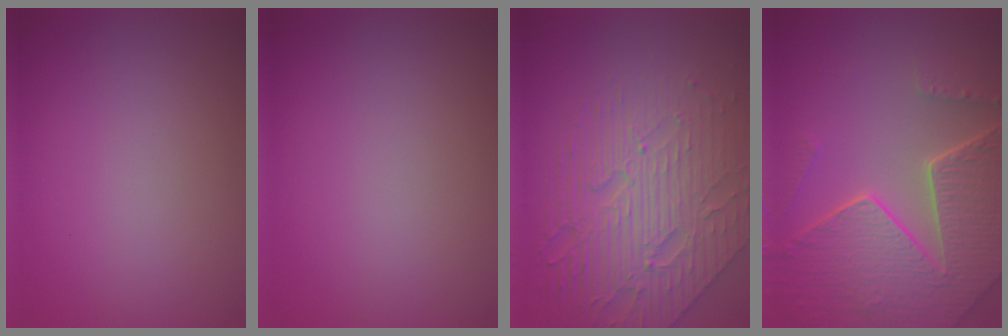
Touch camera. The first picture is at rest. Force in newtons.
{"total": 0.0}
{"total": 8.4, "press": 5.7, "slide": 6.2}
{"total": 8.1, "press": 5.8, "slide": 5.6}